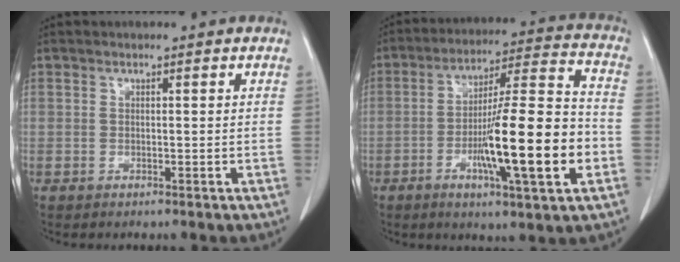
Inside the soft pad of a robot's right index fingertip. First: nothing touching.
{"total": 18.3, "force": [-5.1, 1.4, 17.5], "torque": [-0.285, -0.001, -0.079]}